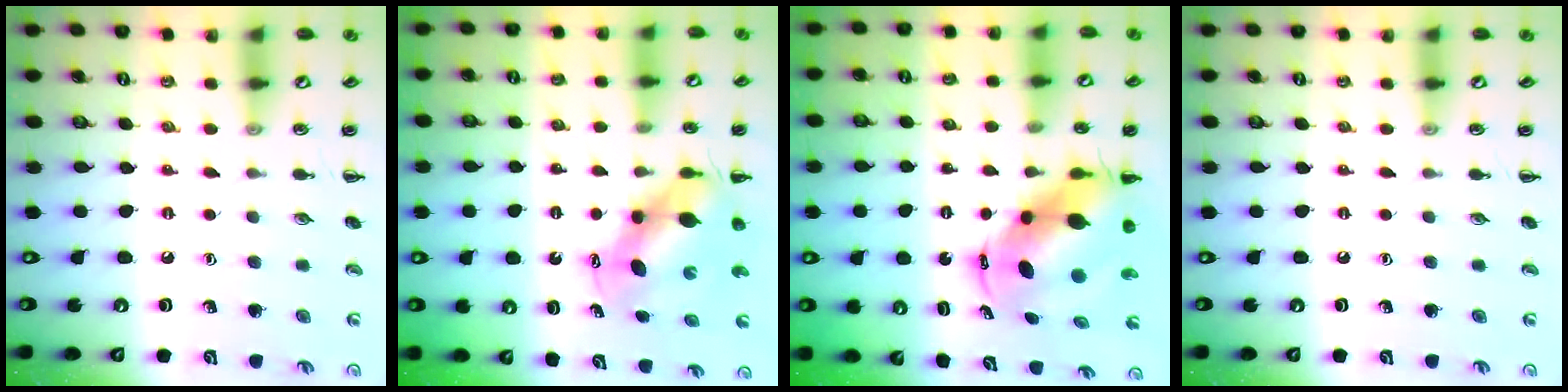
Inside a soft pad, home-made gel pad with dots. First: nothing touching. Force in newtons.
{"total": 6.4, "press": 6.2, "slide": 1.5}
{"total": 9.3, "press": 9.0, "slide": 2.4}
{"total": 0.0}